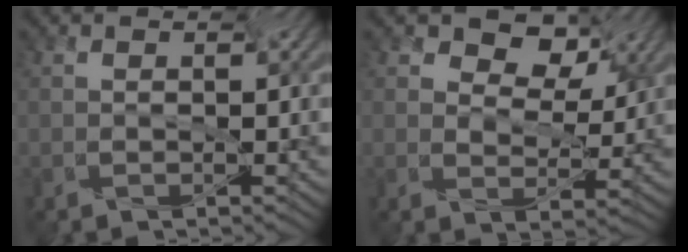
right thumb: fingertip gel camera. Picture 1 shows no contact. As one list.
[{"total": 5.3, "force": [2.1, 3.2, 3.7], "torque": [-0.065, 0.011, 0.035]}]